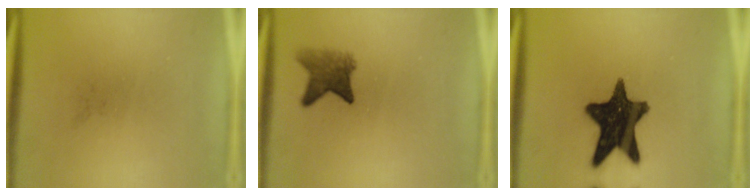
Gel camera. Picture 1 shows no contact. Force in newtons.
{"total": 4.3}
{"total": 15.6}